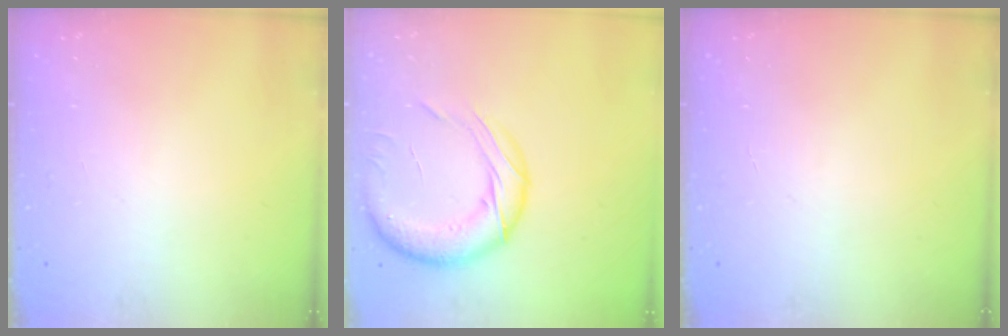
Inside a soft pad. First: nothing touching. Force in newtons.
{"total": 17.5, "press": 17.1, "slide": 3.9}
{"total": 0.0}